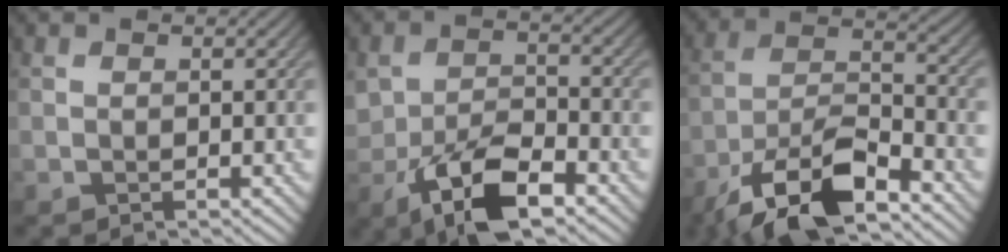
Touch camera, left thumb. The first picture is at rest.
{"total": 9.0, "force": [-4.6, 4.3, 6.5], "torque": [-0.134, -0.012, -0.084]}
{"total": 13.0, "force": [-9.0, 4.1, 8.4], "torque": [-0.159, -0.004, -0.182]}